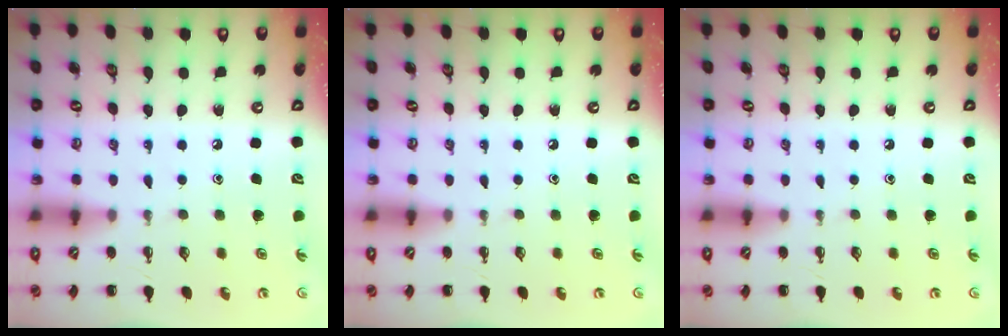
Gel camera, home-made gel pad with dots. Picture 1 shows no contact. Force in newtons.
{"total": 0.0}
{"total": 0.0}